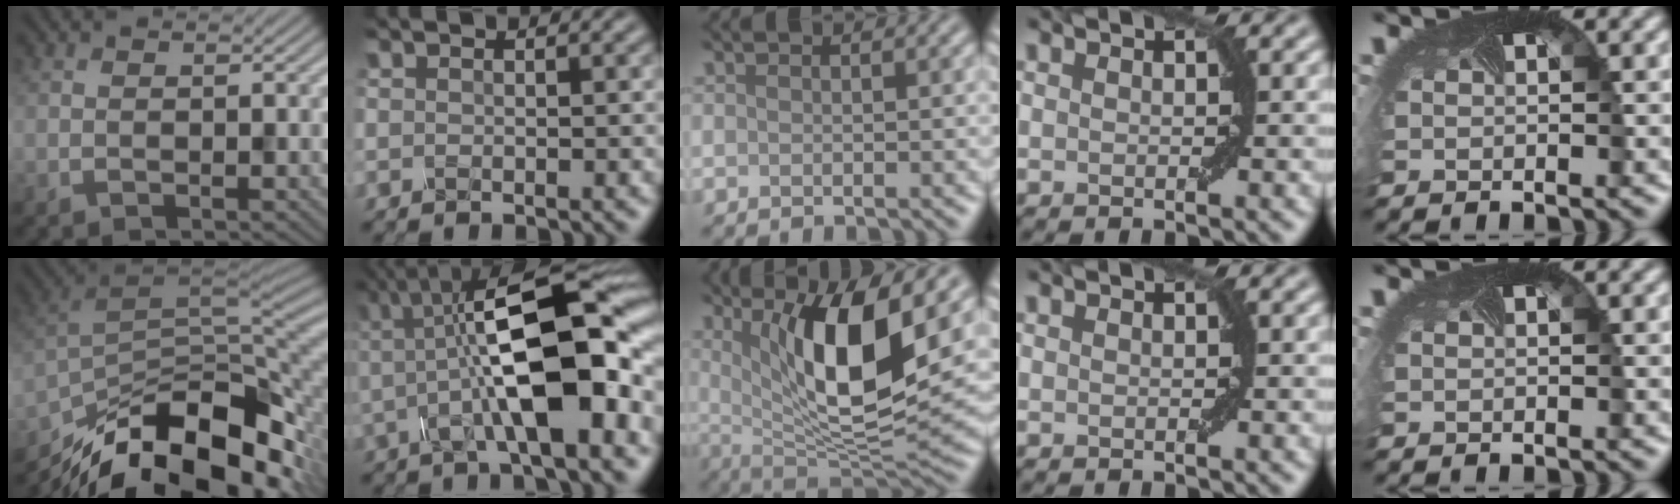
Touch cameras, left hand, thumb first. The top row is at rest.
{"thumb": {"total": 17.3, "force": [-10.8, 7.5, 11.3], "torque": [-0.218, -0.032, -0.174]}, "index": {"total": 13.0, "force": [0.3, 4.3, 12.3], "torque": [-0.188, 0.011, -0.004]}, "middle": {"total": 10.3, "force": [3.0, 3.0, 9.4], "torque": [-0.147, -0.019, 0.058]}}